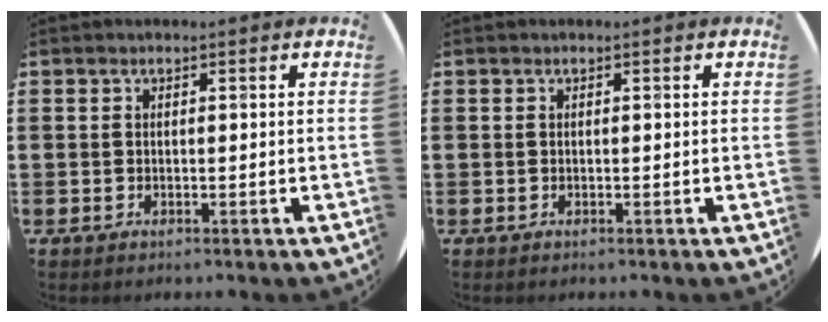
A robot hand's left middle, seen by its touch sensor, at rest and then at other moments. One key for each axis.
{"total": 0.0}